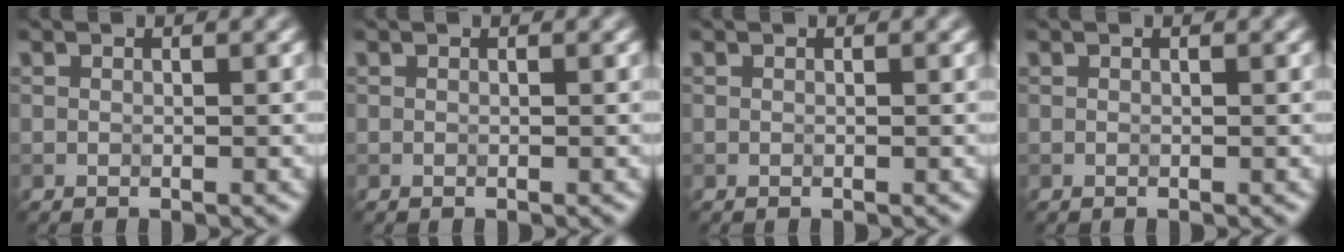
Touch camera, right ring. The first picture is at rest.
{"total": 0.0}
{"total": 0.0}
{"total": 0.0}